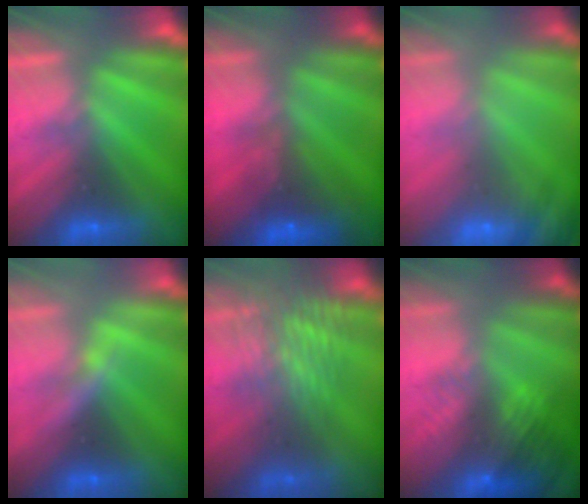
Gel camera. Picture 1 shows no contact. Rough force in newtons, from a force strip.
{"total": 7.4}
{"total": 5.7}
{"total": 2.2}
{"total": 3.1}
{"total": 8.0}